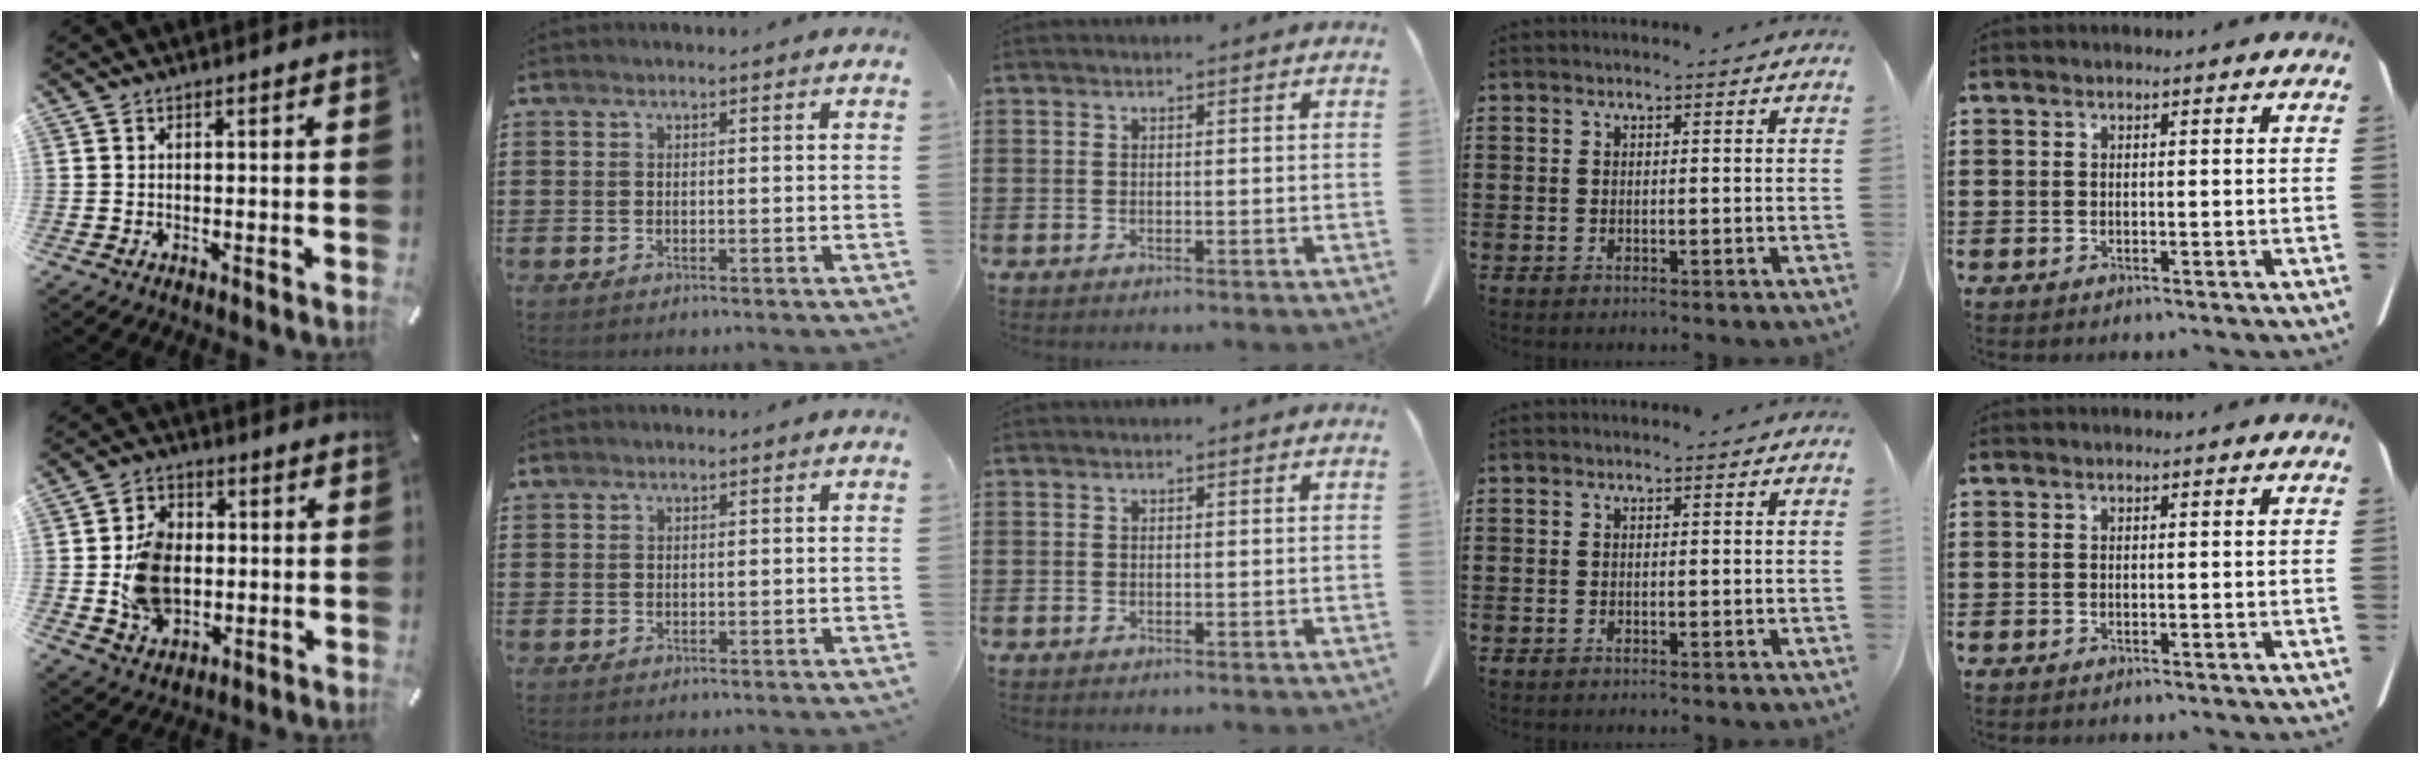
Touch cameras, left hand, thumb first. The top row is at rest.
{"thumb": {"total": 11.7, "force": [-0.6, 9.2, 7.2], "torque": [-0.155, 0.012, -0.010]}, "index": {"total": 0.8, "force": [0.7, 0.3, 0.1], "torque": [-0.004, 0.000, 0.014]}}